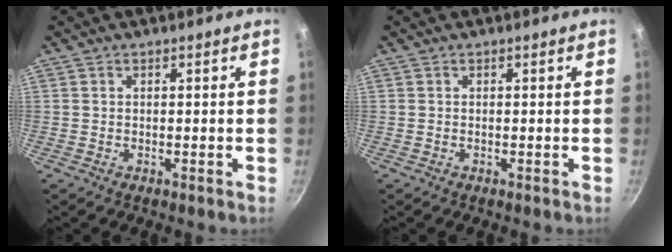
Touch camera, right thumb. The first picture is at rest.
{"total": 0.0}